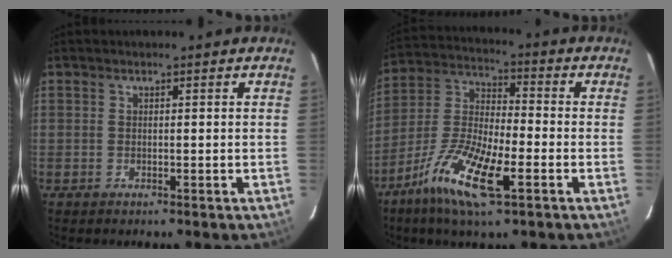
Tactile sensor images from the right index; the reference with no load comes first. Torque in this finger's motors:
{"motor_torque": [1.09, -1.05, 0.52, 0.13]}